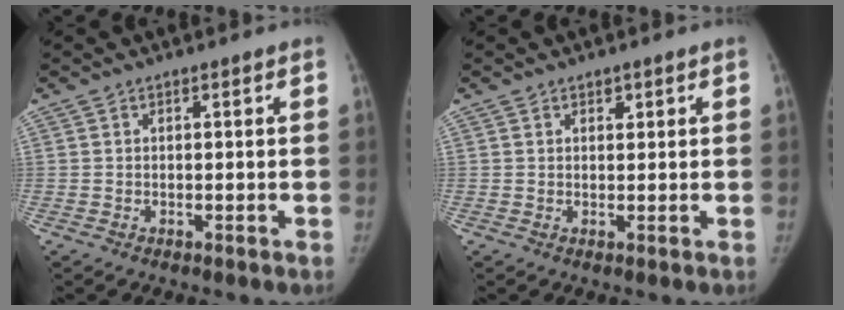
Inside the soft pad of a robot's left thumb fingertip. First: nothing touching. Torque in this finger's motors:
{"motor_torque": [0.09, 0.07, 0.15, -0.27, 0.03]}